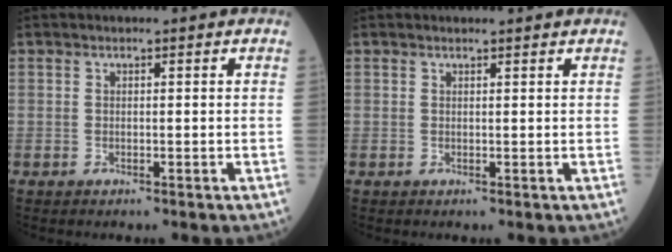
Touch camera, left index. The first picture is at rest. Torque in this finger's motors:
{"motor_torque": [-0.09, -0.56, -0.52, 0.01]}